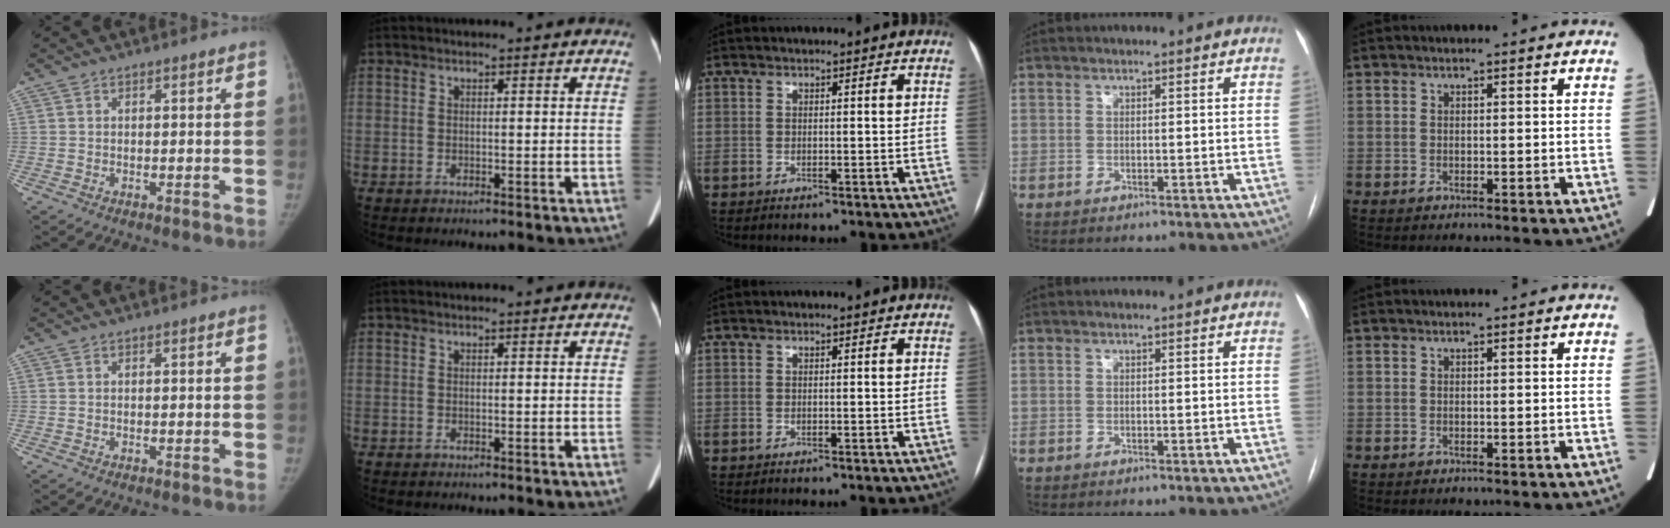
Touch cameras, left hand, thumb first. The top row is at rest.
{}